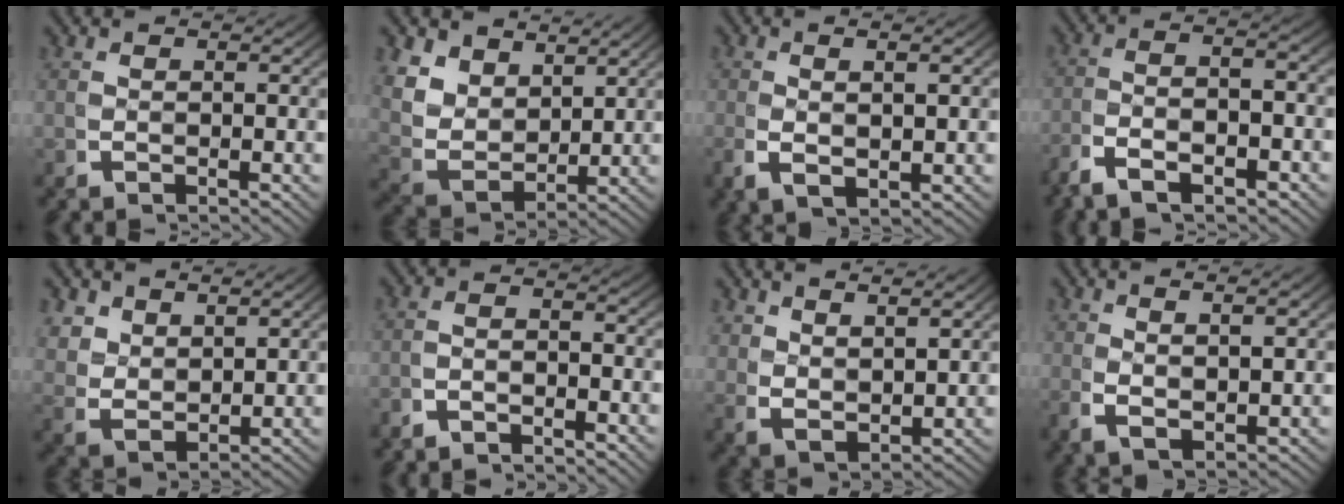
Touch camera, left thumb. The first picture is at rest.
{"total": 7.7, "force": [1.8, 5.6, 4.9], "torque": [-0.131, -0.028, 0.046]}
{"total": 3.1, "force": [0.3, 1.1, 2.9], "torque": [-0.062, -0.004, 0.015]}
{"total": 4.9, "force": [-1.8, 2.0, 4.1], "torque": [-0.082, -0.001, -0.034]}
{"total": 4.2, "force": [1.7, 2.9, 2.4], "torque": [-0.072, -0.023, 0.053]}
{"total": 2.3, "force": [-2.0, 0.7, 0.7], "torque": [-0.008, -0.004, -0.043]}
{"total": 4.0, "force": [2.3, 2.0, 2.5], "torque": [-0.059, -0.018, 0.061]}
{"total": 2.8, "force": [0.8, 0.9, 2.5], "torque": [-0.055, -0.007, 0.027]}